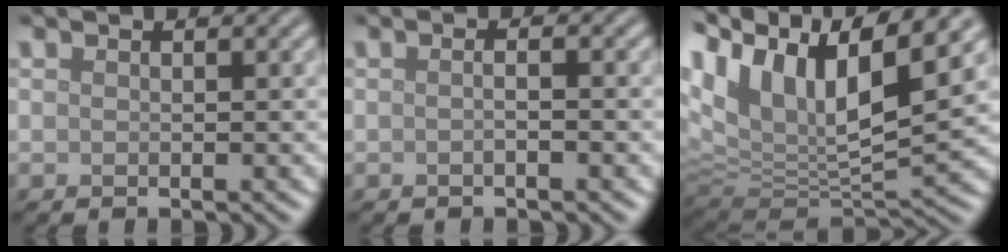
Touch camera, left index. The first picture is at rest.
{"total": 1.3, "force": [-0.1, 0.4, 1.2], "torque": [-0.008, -0.006, -0.009]}
{"total": 13.0, "force": [7.1, 5.4, 9.5], "torque": [-0.198, 0.026, 0.131]}